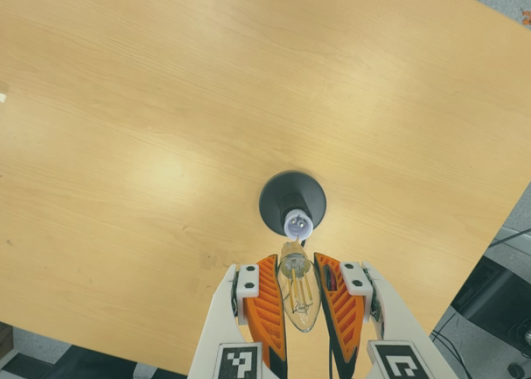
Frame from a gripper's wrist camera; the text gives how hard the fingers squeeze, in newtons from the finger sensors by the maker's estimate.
{"total": 19.6, "left": 20.1, "right": 19.2}